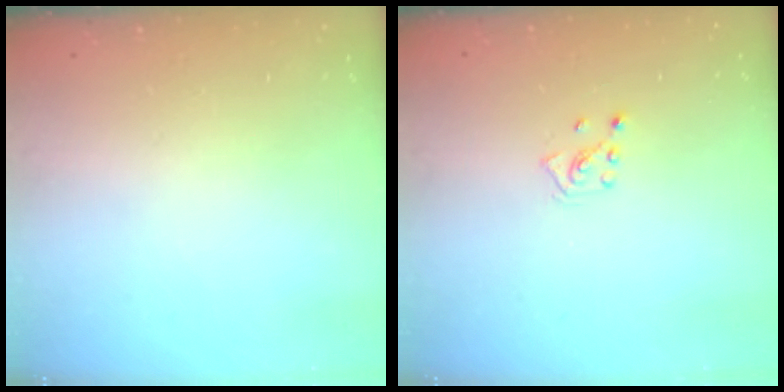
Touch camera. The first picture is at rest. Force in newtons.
{"total": 2.8, "press": 2.8, "slide": 0.2}